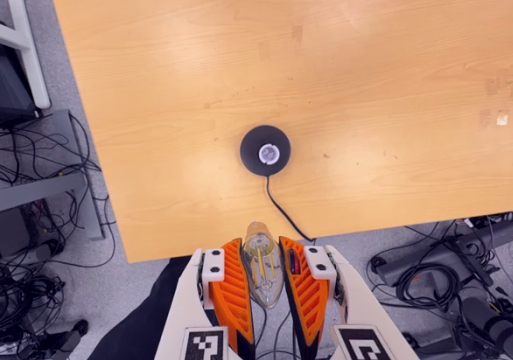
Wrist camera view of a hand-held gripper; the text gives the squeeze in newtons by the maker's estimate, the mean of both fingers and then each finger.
{"total": 20.8, "left": 23.5, "right": 18.1}